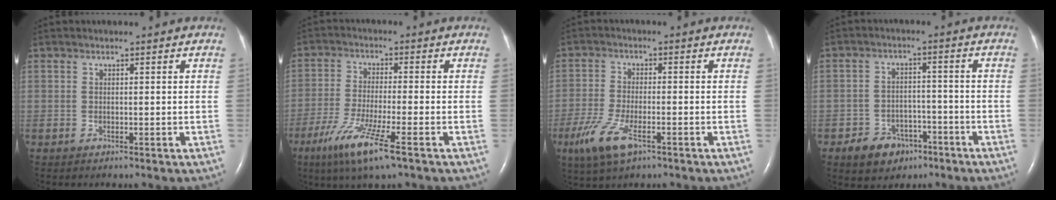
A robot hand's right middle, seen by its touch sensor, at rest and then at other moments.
{"total": 9.4, "force": [-5.3, 0.3, 7.8], "torque": [-0.157, -0.026, -0.099]}
{"total": 7.3, "force": [-3.9, 2.1, 5.8], "torque": [-0.131, -0.016, -0.070]}
{"total": 6.5, "force": [-3.9, 4.6, 2.4], "torque": [-0.042, 0.007, -0.053]}